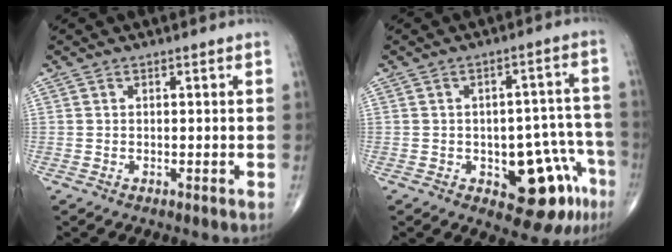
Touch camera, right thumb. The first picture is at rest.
{"total": 13.5, "force": [-6.0, 6.4, 10.3], "torque": [-0.079, 0.043, -0.066]}